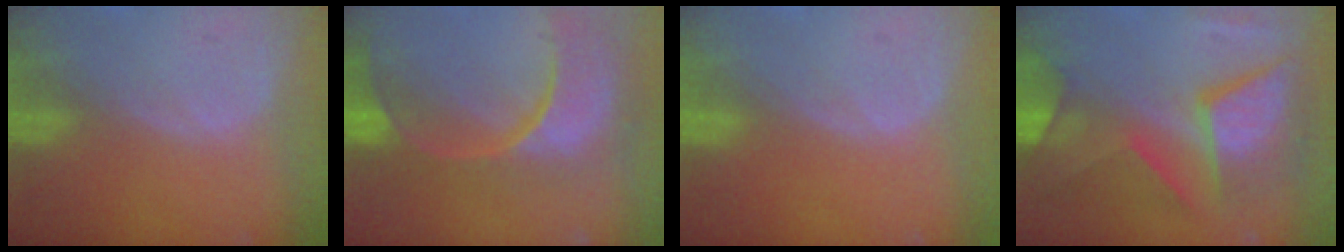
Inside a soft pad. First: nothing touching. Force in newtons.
{"total": 13.9, "press": 11.0, "slide": 8.4}
{"total": 0.0}
{"total": 11.7, "press": 11.7, "slide": 1.2}